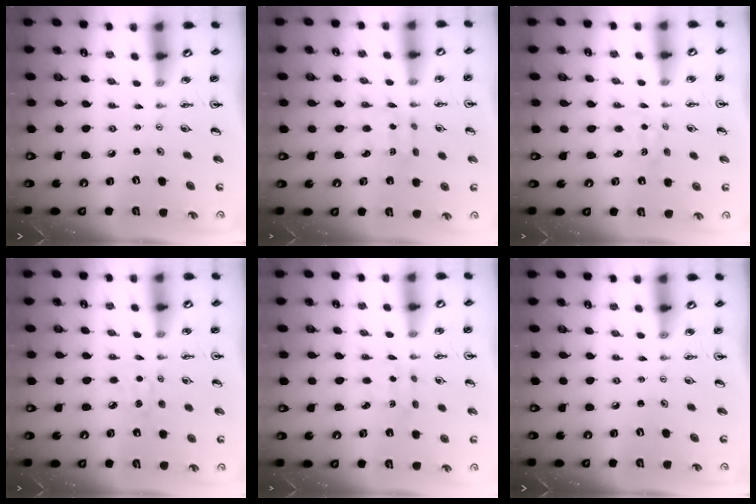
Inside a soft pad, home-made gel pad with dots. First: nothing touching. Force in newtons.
{"total": 2.2, "press": 2.1, "slide": 0.7}
{"total": 2.1, "press": 2.1, "slide": 0.2}
{"total": 4.2, "press": 4.1, "slide": 0.6}
{"total": 2.2, "press": 2.1, "slide": 0.7}
{"total": 0.0}